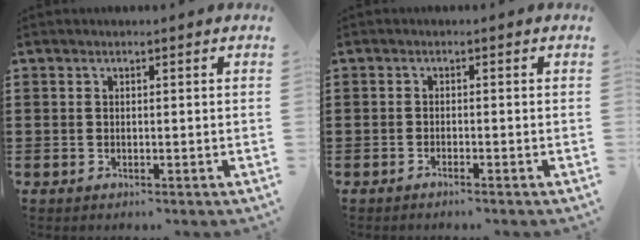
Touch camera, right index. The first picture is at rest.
{"total": 0.8, "force": [-0.8, 0.0, 0.3], "torque": [-0.006, -0.001, -0.015]}